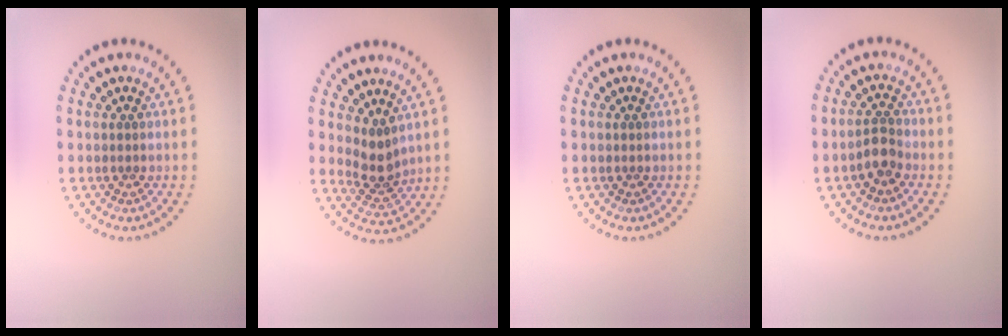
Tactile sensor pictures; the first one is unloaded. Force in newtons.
{"total": 2.6, "press": 2.0, "slide": 1.6}
{"total": 0.0}
{"total": 2.0, "press": 1.8, "slide": 1.0}